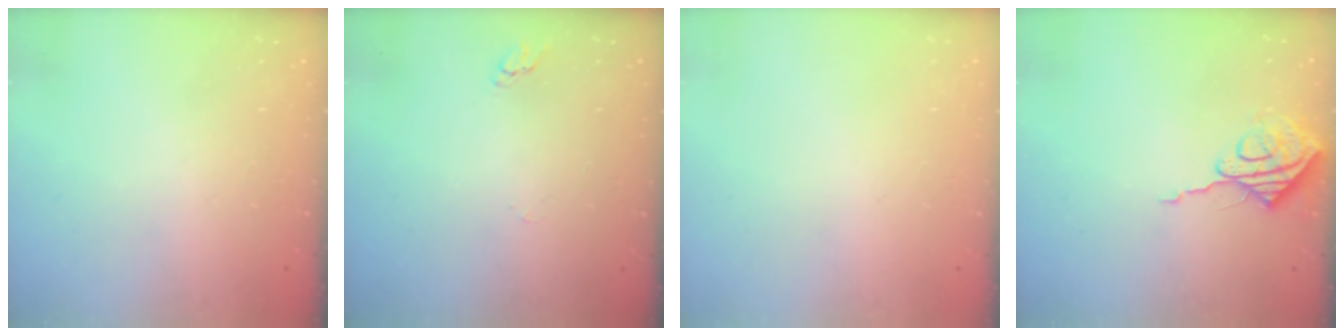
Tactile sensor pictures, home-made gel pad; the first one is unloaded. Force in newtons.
{"total": 2.2, "press": 2.2, "slide": 0.2}
{"total": 0.0}
{"total": 7.9, "press": 7.9, "slide": 0.3}